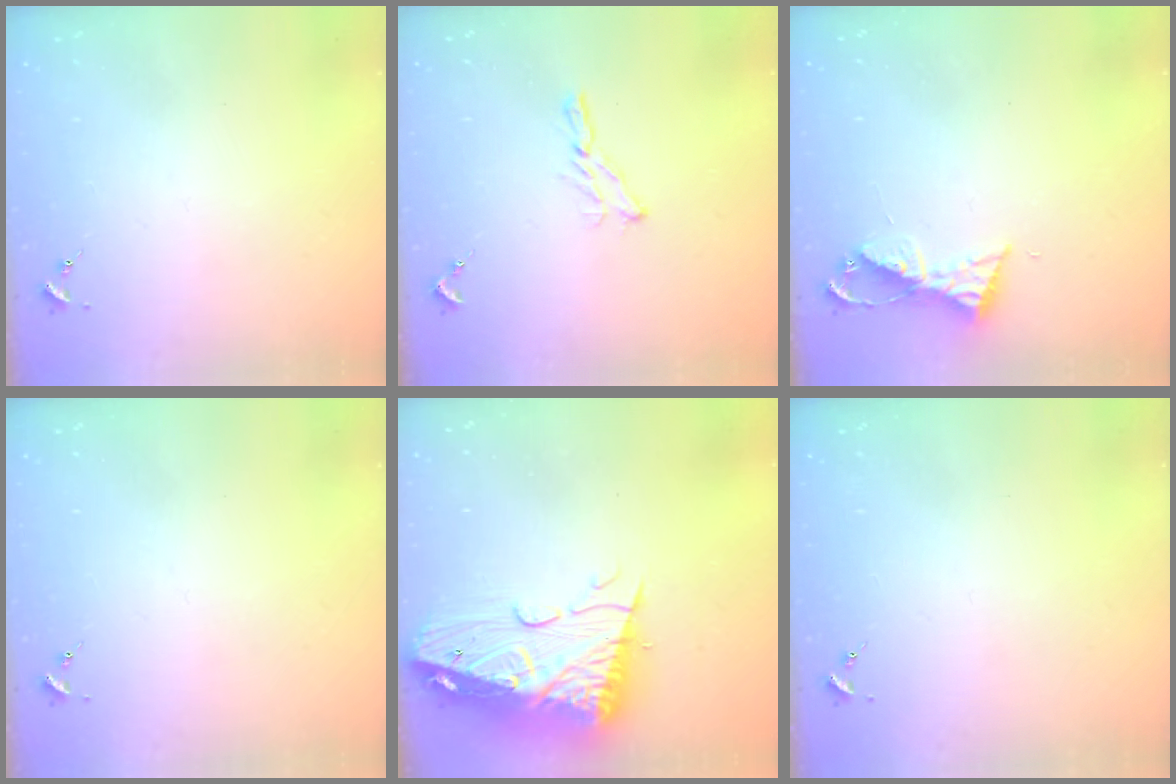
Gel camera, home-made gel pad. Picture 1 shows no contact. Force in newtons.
{"total": 5.9, "press": 5.9, "slide": 0.5}
{"total": 7.1, "press": 7.1, "slide": 0.5}
{"total": 0.0}
{"total": 18.4, "press": 18.3, "slide": 1.5}
{"total": 0.0}